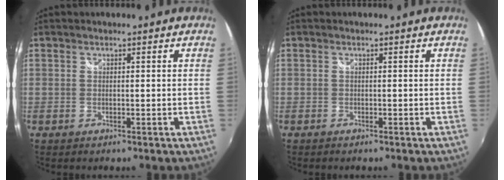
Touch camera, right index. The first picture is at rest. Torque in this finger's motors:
{"motor_torque": [0.29, -0.21, -0.04, 0.00]}